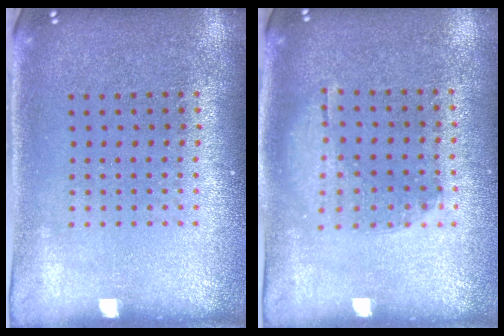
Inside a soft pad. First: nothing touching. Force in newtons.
{"total": 1.1, "press": 0.8, "slide": 0.7}